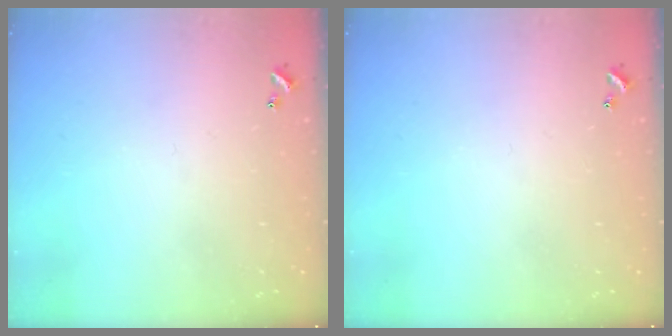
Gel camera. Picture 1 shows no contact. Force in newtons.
{"total": 0.0}